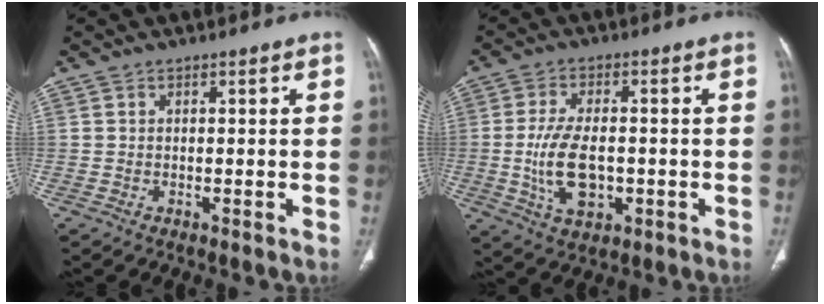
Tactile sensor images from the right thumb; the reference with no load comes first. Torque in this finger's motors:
{"motor_torque": [-0.26, 0.74, 1.12, -0.15, 0.10]}